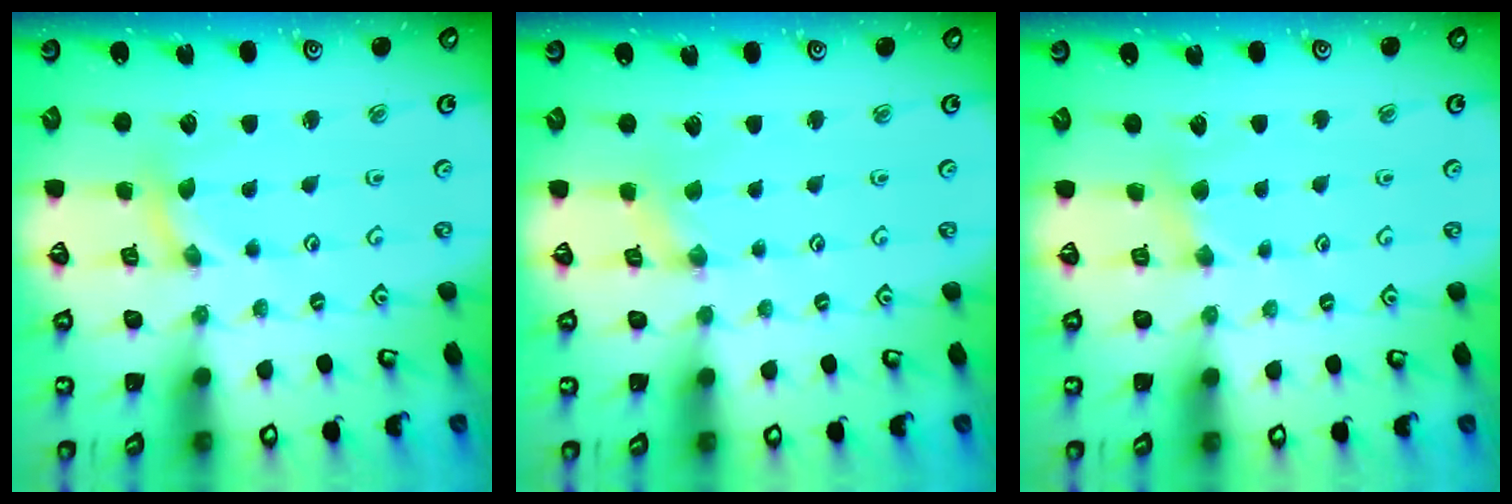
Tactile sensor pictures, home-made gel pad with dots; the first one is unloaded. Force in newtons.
{"total": 0.6, "press": 0.6, "slide": 0.2}
{"total": 2.7, "press": 2.7, "slide": 0.4}